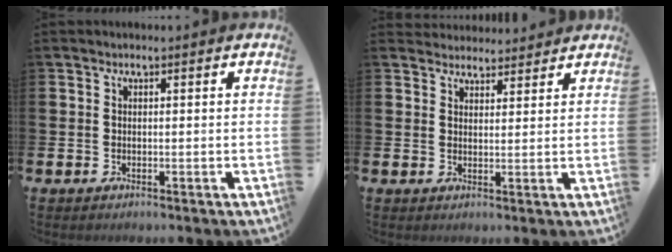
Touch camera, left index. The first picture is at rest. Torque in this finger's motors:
{"motor_torque": [0.80, -1.34, 0.13, 0.00]}